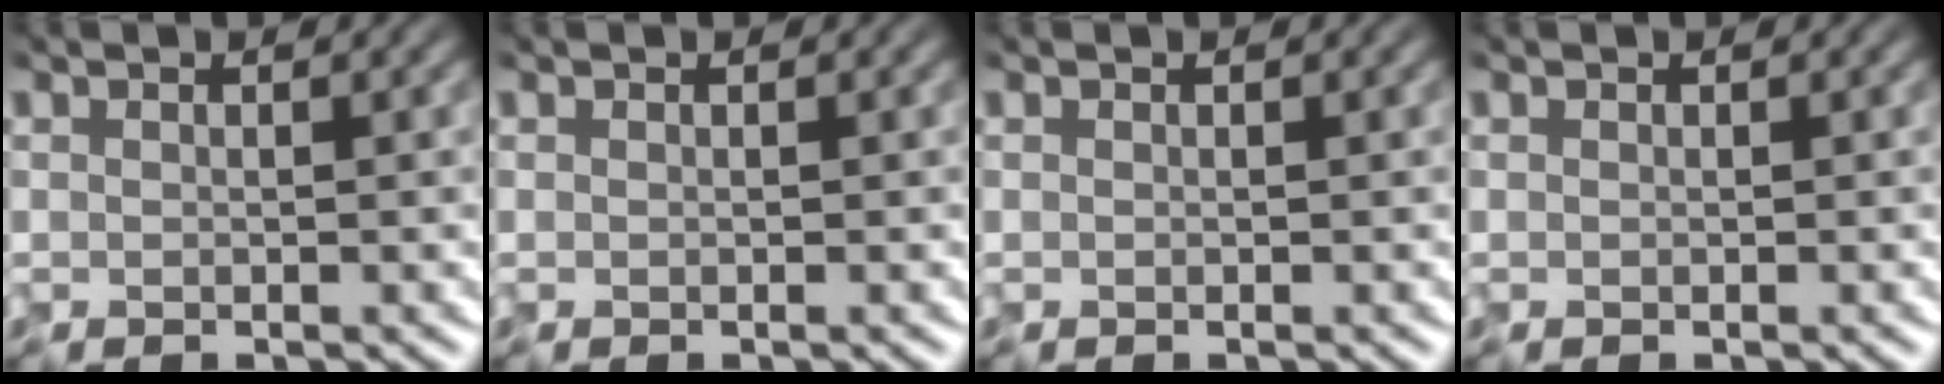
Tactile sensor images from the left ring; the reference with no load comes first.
{"total": 0.0}
{"total": 0.0}
{"total": 0.0}